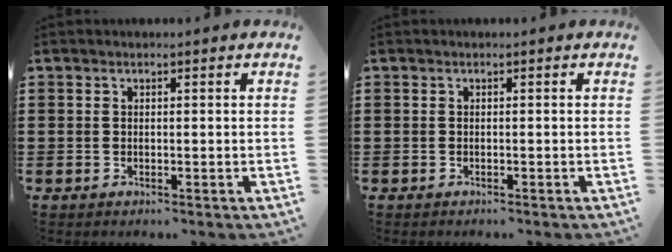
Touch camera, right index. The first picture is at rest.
{"total": 0.0}